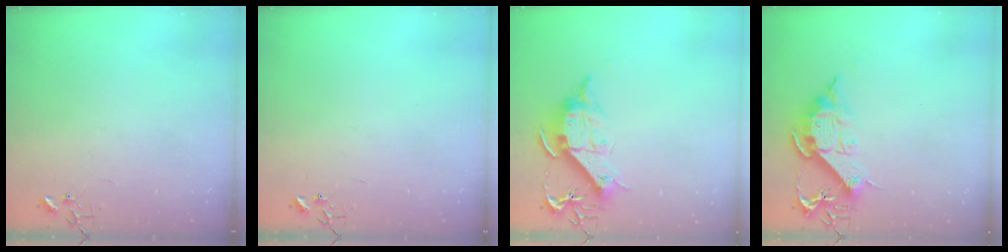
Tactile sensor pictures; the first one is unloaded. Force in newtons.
{"total": 0.0}
{"total": 12.5, "press": 12.5, "slide": 1.1}
{"total": 12.1, "press": 12.1, "slide": 0.6}